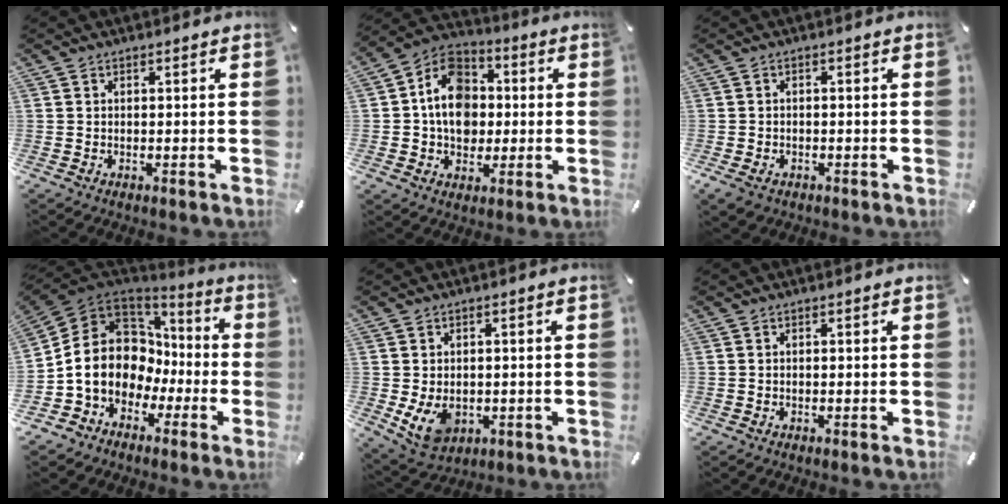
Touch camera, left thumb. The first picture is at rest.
{"total": 12.6, "force": [-0.5, 10.5, 6.9], "torque": [-0.125, 0.015, -0.013]}
{"total": 2.5, "force": [-1.3, 1.8, 1.2], "torque": [-0.029, 0.003, -0.027]}
{"total": 14.3, "force": [-1.1, 12.5, 6.8], "torque": [-0.151, -0.006, -0.018]}
{"total": 7.0, "force": [-0.8, 5.6, 4.2], "torque": [-0.075, -0.001, -0.013]}
{"total": 0.0}